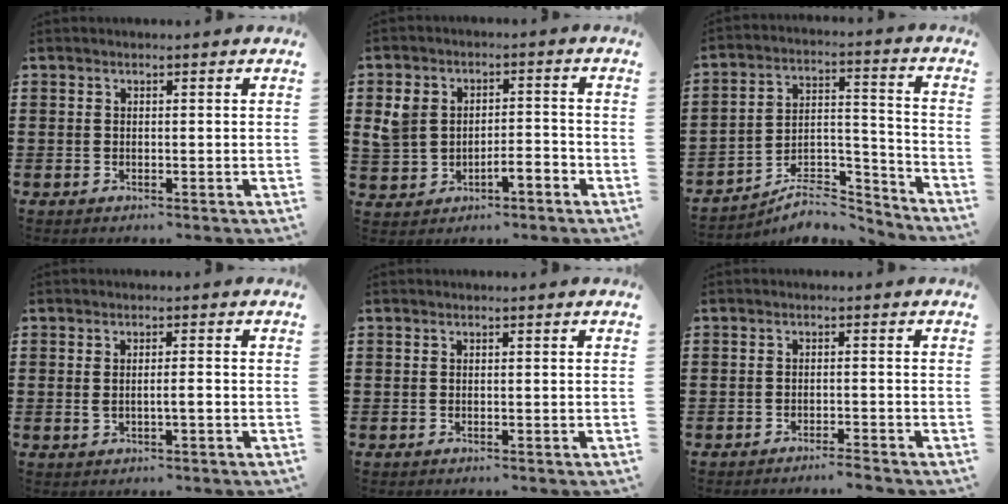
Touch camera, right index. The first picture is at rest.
{"total": 4.8, "force": [-1.3, 3.4, 3.1], "torque": [-0.079, 0.007, -0.029]}
{"total": 7.4, "force": [-6.5, 2.5, 2.4], "torque": [-0.030, 0.021, -0.122]}
{"total": 2.3, "force": [-0.3, 0.3, 2.2], "torque": [-0.041, -0.003, -0.006]}
{"total": 0.0}
{"total": 1.7, "force": [-1.6, -0.2, 0.5], "torque": [-0.009, 0.002, -0.032]}